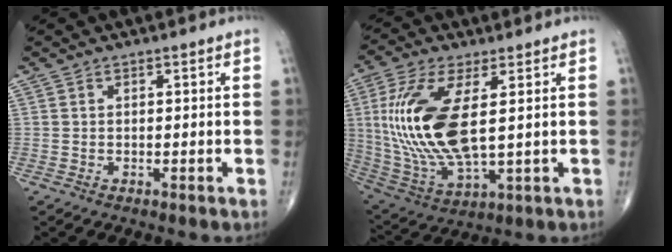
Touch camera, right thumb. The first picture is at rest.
{"total": 18.9, "force": [2.5, 7.5, 17.1], "torque": [-0.381, -0.019, 0.058]}